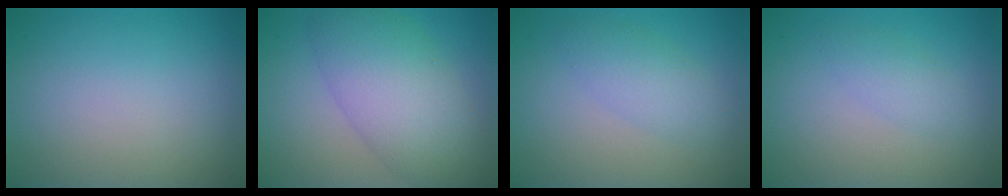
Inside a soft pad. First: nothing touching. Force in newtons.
{"total": 7.6, "press": 7.6, "slide": 0.1}
{"total": 2.7, "press": 2.7, "slide": 0.0}
{"total": 1.7, "press": 1.7, "slide": 0.0}